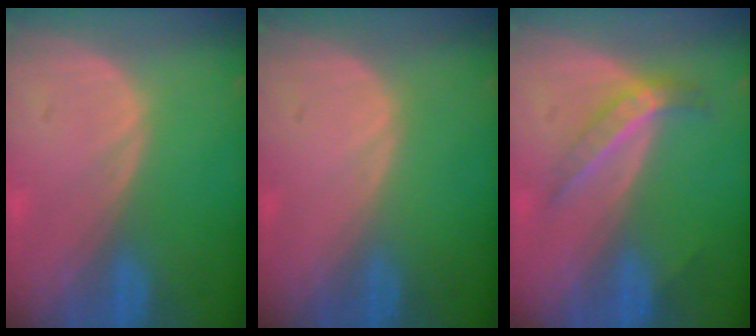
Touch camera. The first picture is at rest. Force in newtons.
{"total": 0.0}
{"total": 4.4, "press": 3.9, "slide": 2.1}